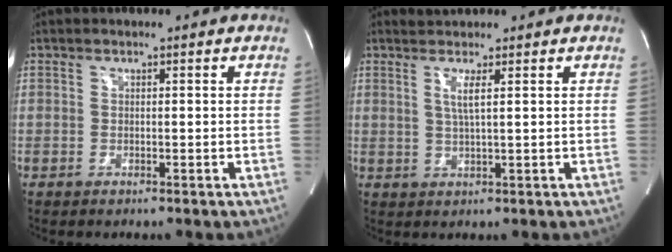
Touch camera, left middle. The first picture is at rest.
{"total": 4.1, "force": [2.2, -0.1, 3.4], "torque": [-0.074, -0.001, 0.041]}